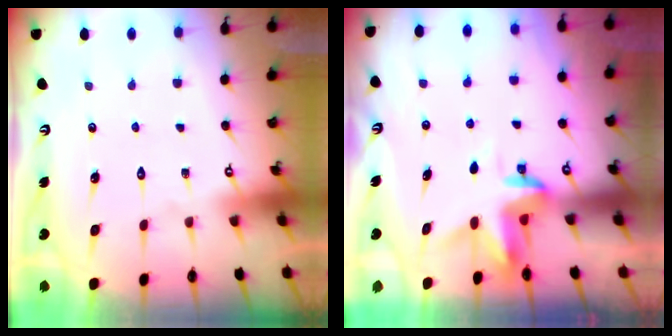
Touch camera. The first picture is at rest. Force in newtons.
{"total": 3.6, "press": 3.6, "slide": 0.2}